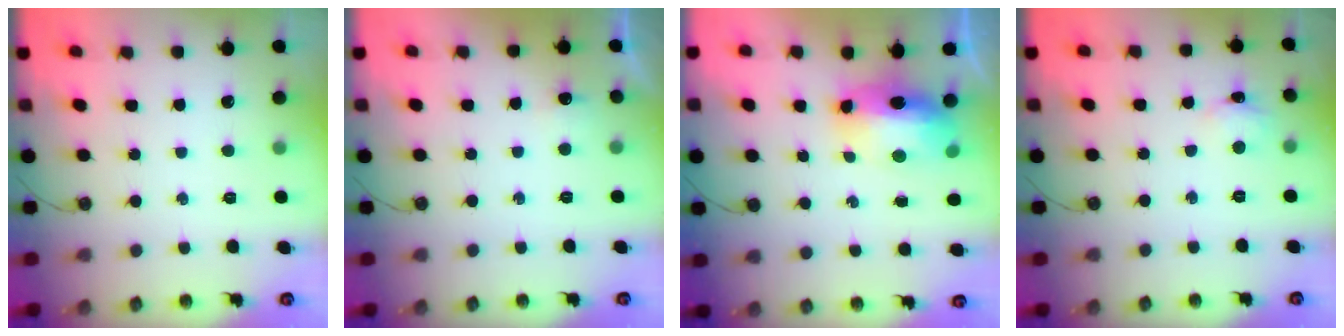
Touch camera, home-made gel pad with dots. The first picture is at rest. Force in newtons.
{"total": 4.4, "press": 4.3, "slide": 0.9}
{"total": 12.7, "press": 12.6, "slide": 1.7}
{"total": 4.7, "press": 4.6, "slide": 0.5}